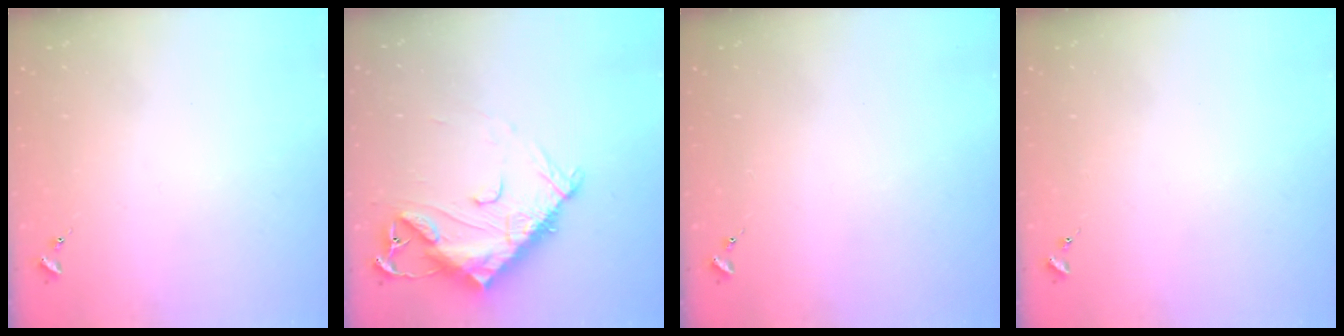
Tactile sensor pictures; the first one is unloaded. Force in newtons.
{"total": 14.6, "press": 14.5, "slide": 1.1}
{"total": 0.0}
{"total": 0.0}